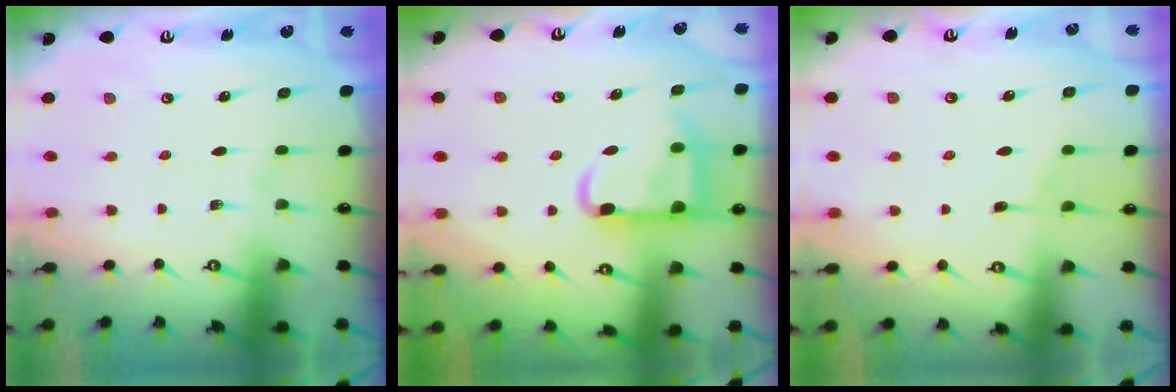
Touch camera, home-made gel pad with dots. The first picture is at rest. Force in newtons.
{"total": 13.3, "press": 13.2, "slide": 1.7}
{"total": 4.7, "press": 4.6, "slide": 0.6}